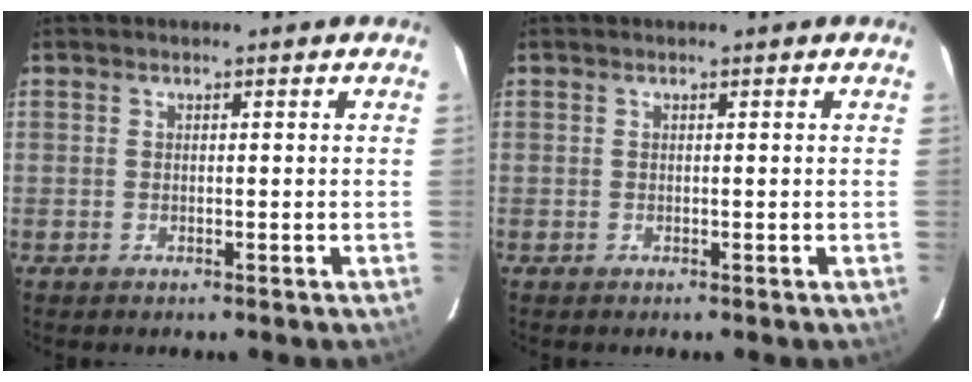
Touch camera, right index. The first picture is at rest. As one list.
[{"total": 0.0}]